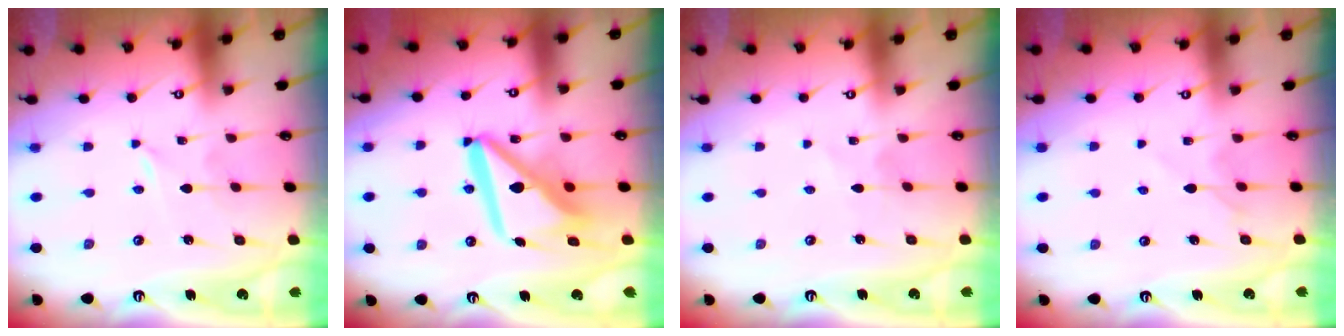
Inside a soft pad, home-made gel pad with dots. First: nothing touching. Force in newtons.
{"total": 14.6, "press": 14.5, "slide": 1.9}
{"total": 2.4, "press": 2.4, "slide": 0.3}
{"total": 4.9, "press": 4.8, "slide": 0.7}